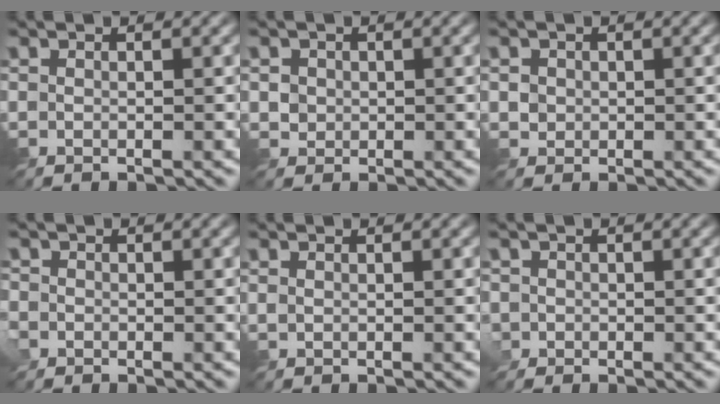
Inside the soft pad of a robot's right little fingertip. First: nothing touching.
{"total": 1.9, "force": [0.5, 1.7, 0.7], "torque": [-0.027, 0.001, 0.023]}
{"total": 1.4, "force": [0.3, 1.3, 0.5], "torque": [-0.020, -0.003, 0.019]}
{"total": 3.4, "force": [-1.1, 2.9, 1.4], "torque": [-0.051, 0.006, -0.025]}
{"total": 0.0}
{"total": 2.8, "force": [-0.2, 2.7, 0.7], "torque": [-0.022, 0.014, -0.014]}